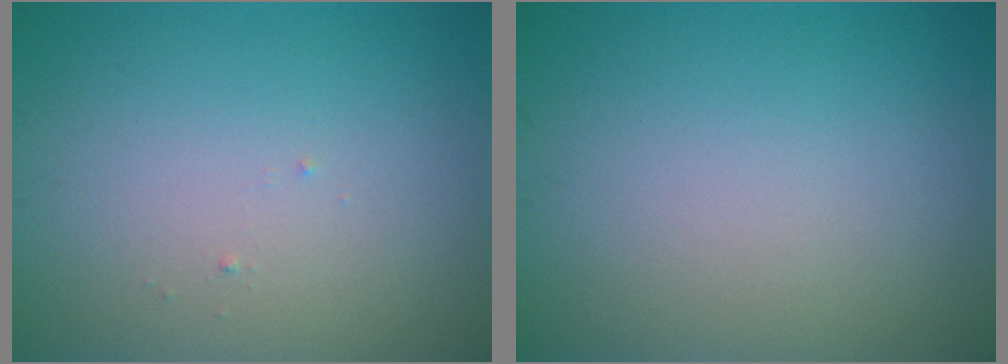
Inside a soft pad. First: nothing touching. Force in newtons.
{"total": 0.0}